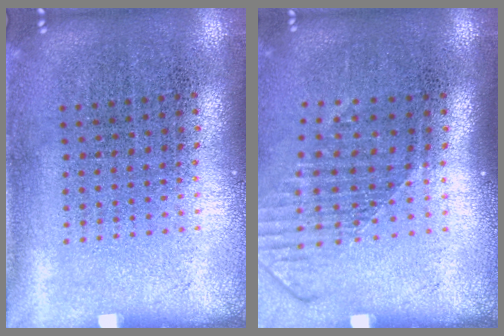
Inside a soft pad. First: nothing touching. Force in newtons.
{"total": 1.6, "press": 1.2, "slide": 1.0}